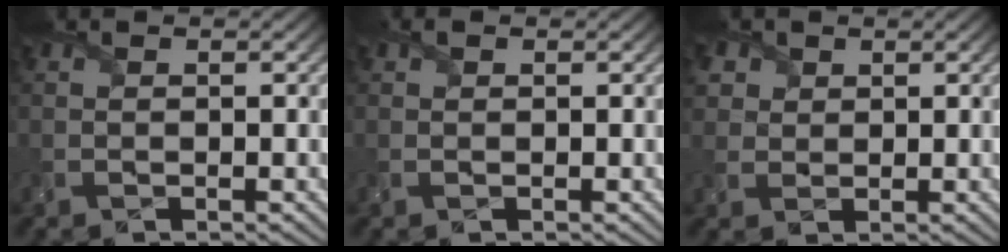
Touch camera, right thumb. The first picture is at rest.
{"total": 0.5, "force": [0.2, 0.4, 0.2], "torque": [-0.001, 0.001, 0.000]}
{"total": 3.8, "force": [1.9, 3.1, 1.3], "torque": [-0.052, 0.000, 0.041]}